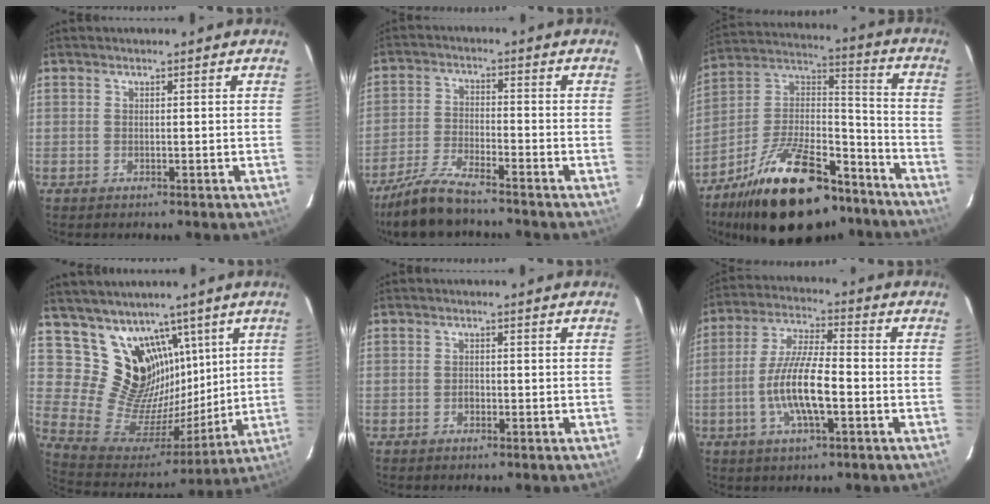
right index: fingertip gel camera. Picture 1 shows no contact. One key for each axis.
{"total": 10.1, "fx": -8.6, "fy": 1.7, "fz": 4.9, "tx": -0.116, "ty": -0.009, "tz": -0.164}
{"total": 26.1, "fx": -17.8, "fy": 11.4, "fz": 15.4, "tx": -0.283, "ty": 0.028, "tz": -0.271}
{"total": 16.3, "fx": 9.2, "fy": 11.6, "fz": 6.8, "tx": -0.137, "ty": -0.002, "tz": 0.194}
{"total": 1.0, "fx": -0.6, "fy": 0.8, "fz": 0.3, "tx": -0.006, "ty": 0.002, "tz": -0.009}
{"total": 11.6, "fx": -3.4, "fy": 2.7, "fz": 10.8, "tx": -0.218, "ty": -0.002, "tz": -0.065}